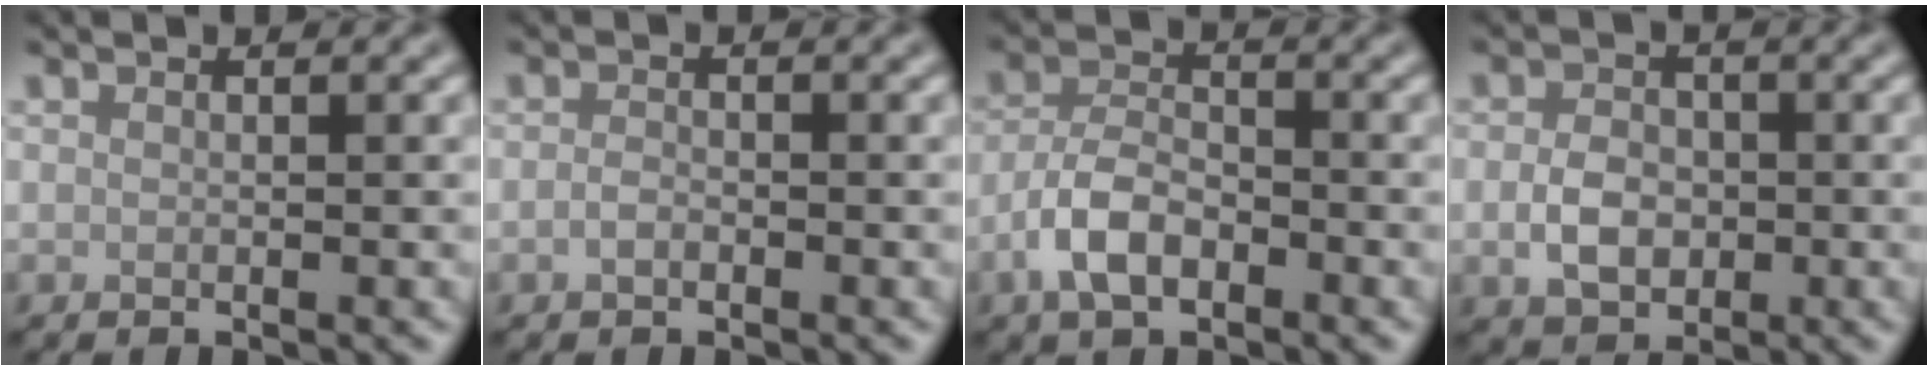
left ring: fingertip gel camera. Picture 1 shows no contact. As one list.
[{"total": 1.0, "force": [-0.5, 0.6, 0.7], "torque": [-0.017, -0.001, -0.012]}, {"total": 4.4, "force": [-2.3, 2.2, 3.0], "torque": [-0.053, 0.004, -0.052]}, {"total": 3.5, "force": [-0.6, 2.6, 2.2], "torque": [-0.043, -0.001, -0.015]}]